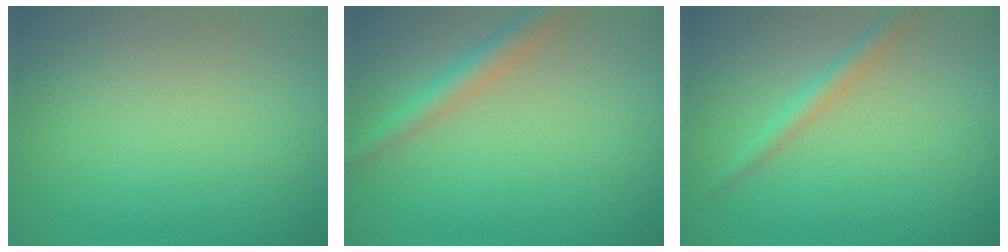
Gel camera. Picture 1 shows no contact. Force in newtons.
{"total": 2.8, "press": 2.8, "slide": 0.2}
{"total": 1.9, "press": 1.9, "slide": 0.0}